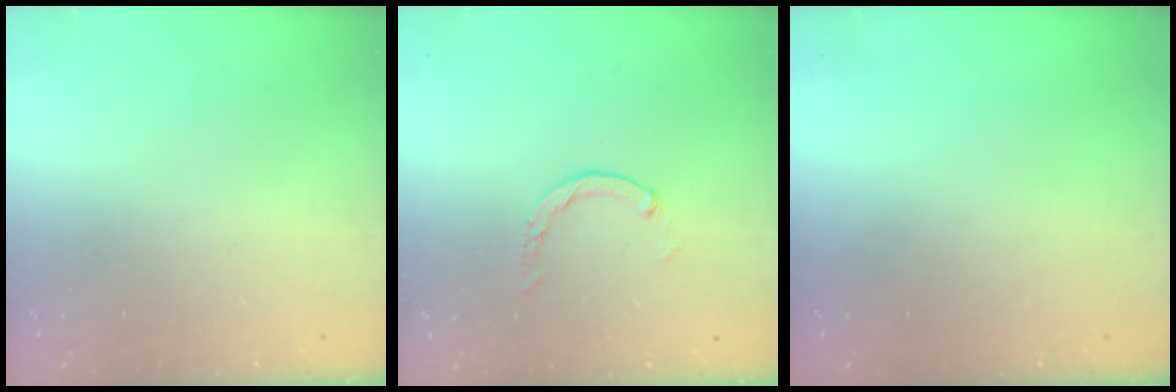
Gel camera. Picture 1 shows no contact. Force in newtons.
{"total": 0.7, "press": 0.7, "slide": 0.2}
{"total": 0.0}